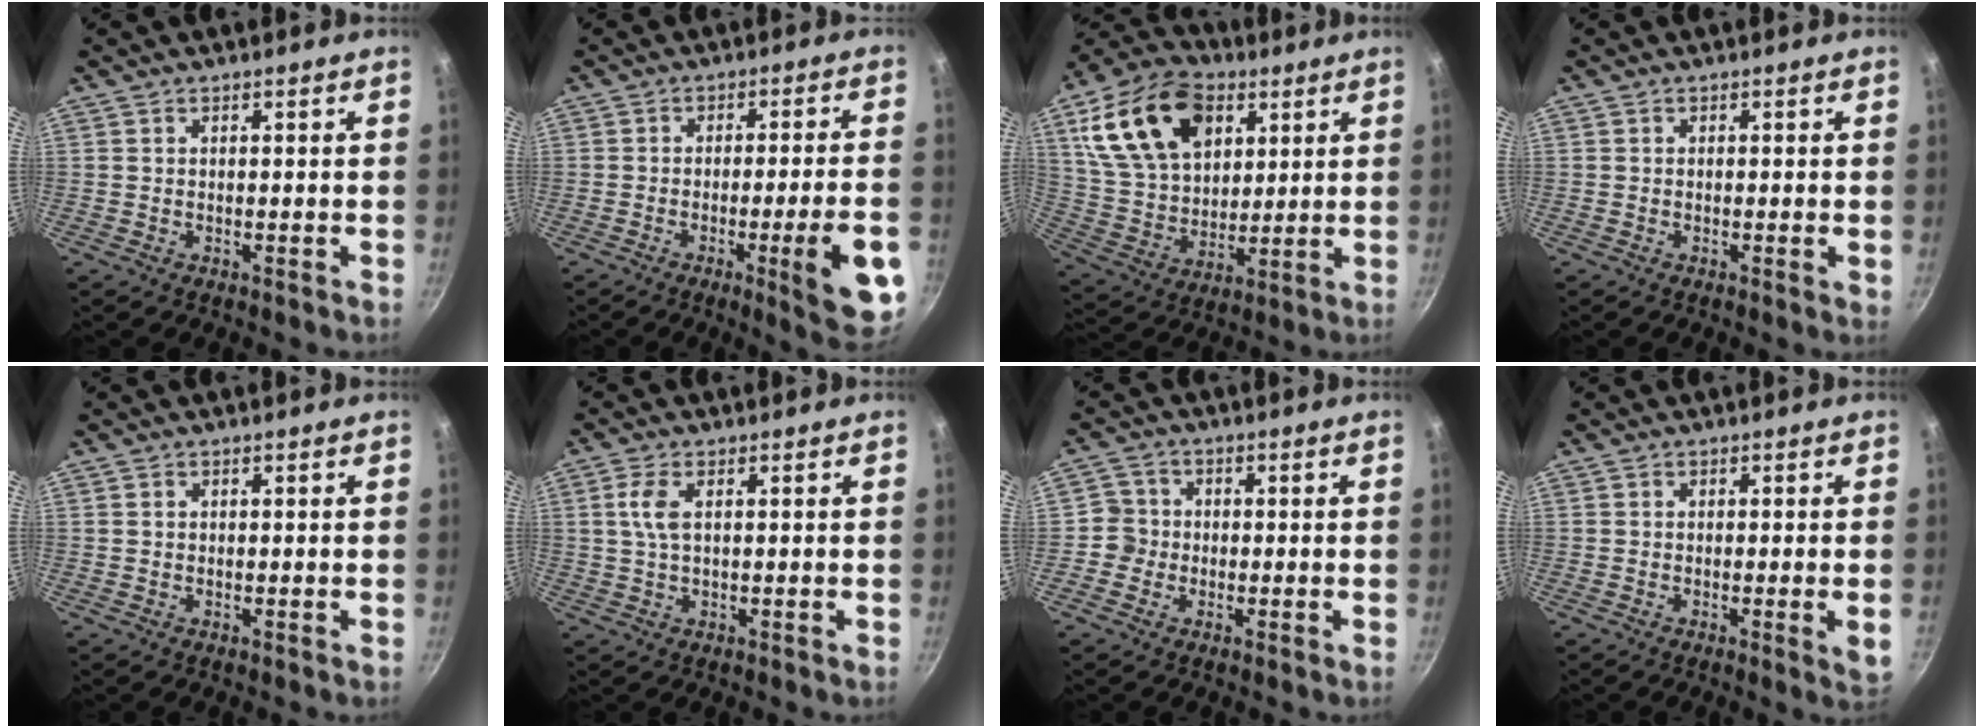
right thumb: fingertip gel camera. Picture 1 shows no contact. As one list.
[{"total": 13.1, "force": [-4.4, 2.0, 12.2], "torque": [-0.142, 0.016, -0.056]}, {"total": 21.6, "force": [8.6, 14.2, 13.9], "torque": [-0.225, -0.014, 0.155]}, {"total": 1.1, "force": [-0.1, 0.2, 1.1], "torque": [-0.016, -0.003, -0.006]}, {"total": 0.5, "force": [0.2, 0.5, 0.2], "torque": [-0.001, 0.003, 0.003]}, {"total": 4.1, "force": [1.0, 1.9, 3.5], "torque": [-0.078, 0.004, 0.019]}, {"total": 3.8, "force": [-0.8, 3.7, 0.5], "torque": [0.020, 0.012, -0.026]}, {"total": 3.3, "force": [-0.6, 0.4, 3.2], "torque": [-0.048, -0.010, -0.010]}]